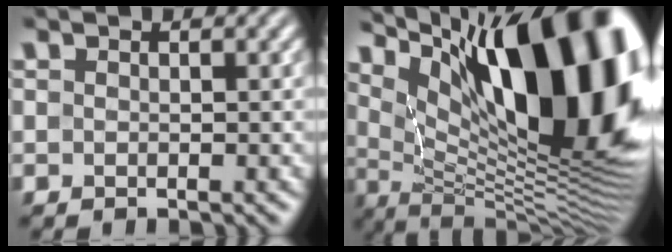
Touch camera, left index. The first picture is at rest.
{"total": 18.5, "force": [7.4, 7.1, 15.4], "torque": [-0.207, 0.038, 0.123]}